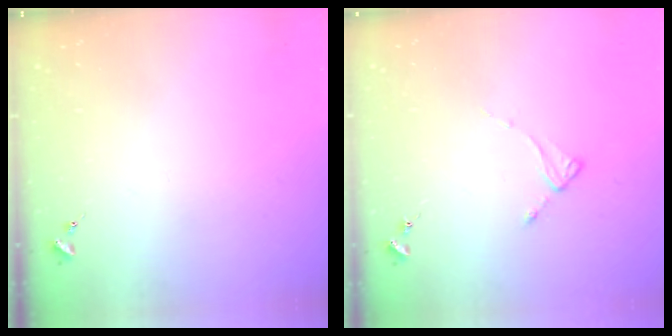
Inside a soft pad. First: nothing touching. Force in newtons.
{"total": 2.3, "press": 2.3, "slide": 0.3}